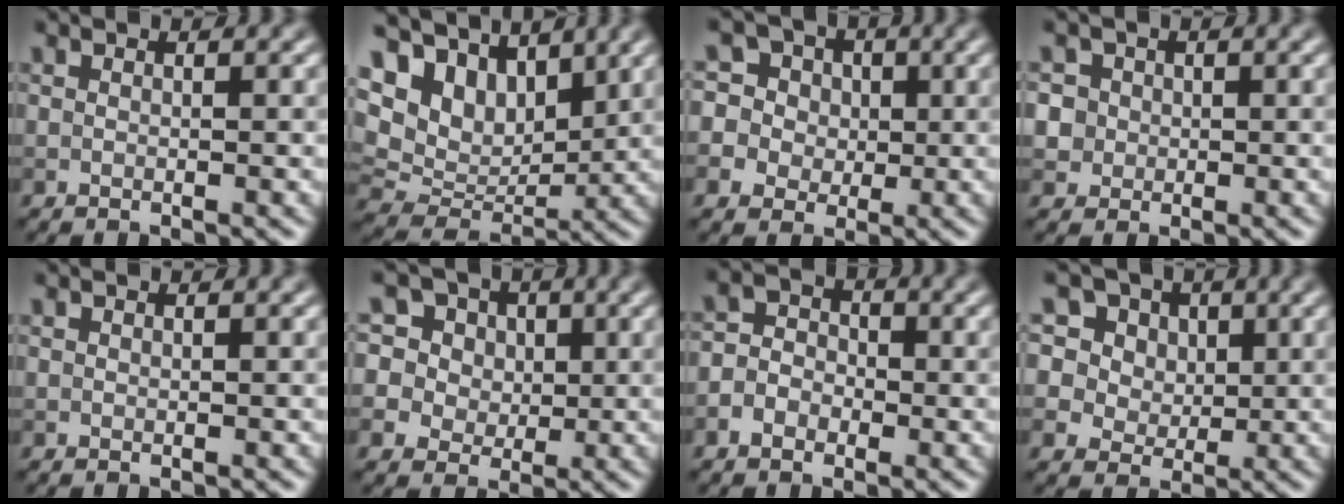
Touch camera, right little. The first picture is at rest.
{"total": 11.0, "force": [5.5, 7.2, 6.1], "torque": [-0.135, 0.023, 0.094]}
{"total": 8.3, "force": [2.4, 7.5, 2.7], "torque": [-0.067, 0.041, 0.025]}
{"total": 4.5, "force": [0.9, 4.2, 1.5], "torque": [-0.026, 0.034, 0.003]}
{"total": 0.0}
{"total": 10.1, "force": [4.7, 7.9, 4.2], "torque": [-0.091, 0.030, 0.059]}
{"total": 3.2, "force": [-1.2, 2.6, 1.5], "torque": [-0.007, 0.007, -0.029]}
{"total": 13.3, "force": [7.4, 9.1, 6.2], "torque": [-0.144, 0.040, 0.104]}